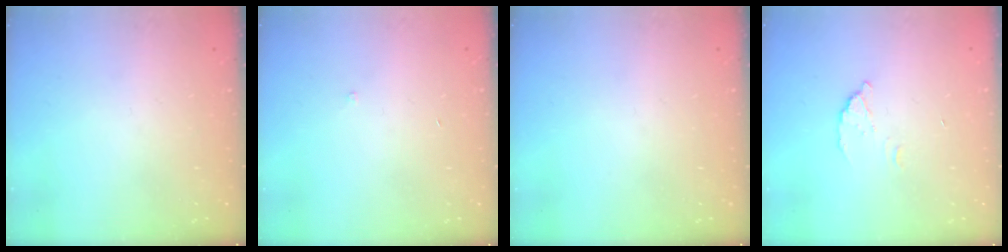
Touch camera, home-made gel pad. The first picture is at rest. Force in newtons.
{"total": 3.1, "press": 3.1, "slide": 0.2}
{"total": 0.0}
{"total": 2.7, "press": 2.7, "slide": 0.1}